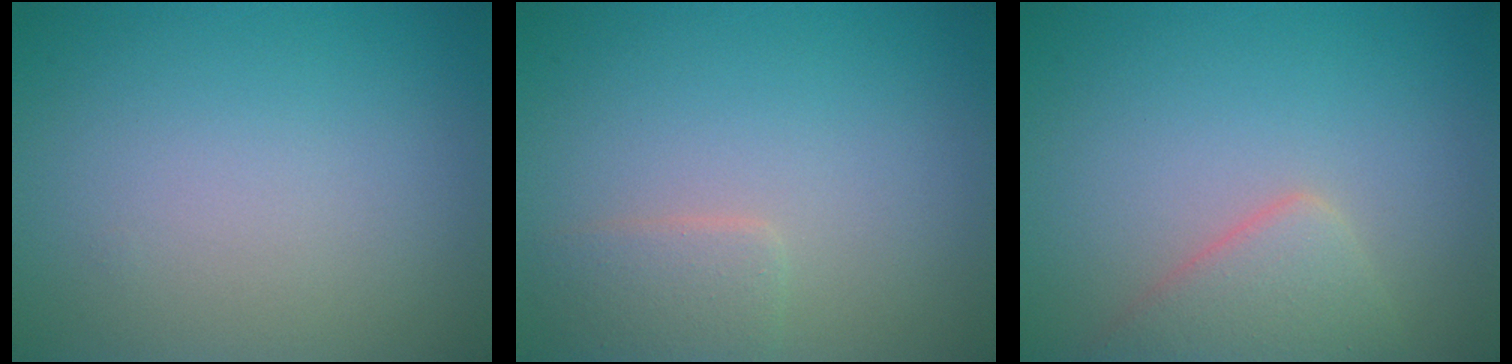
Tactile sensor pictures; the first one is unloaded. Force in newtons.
{"total": 2.0, "press": 2.0, "slide": 0.0}
{"total": 3.3, "press": 3.3, "slide": 0.2}